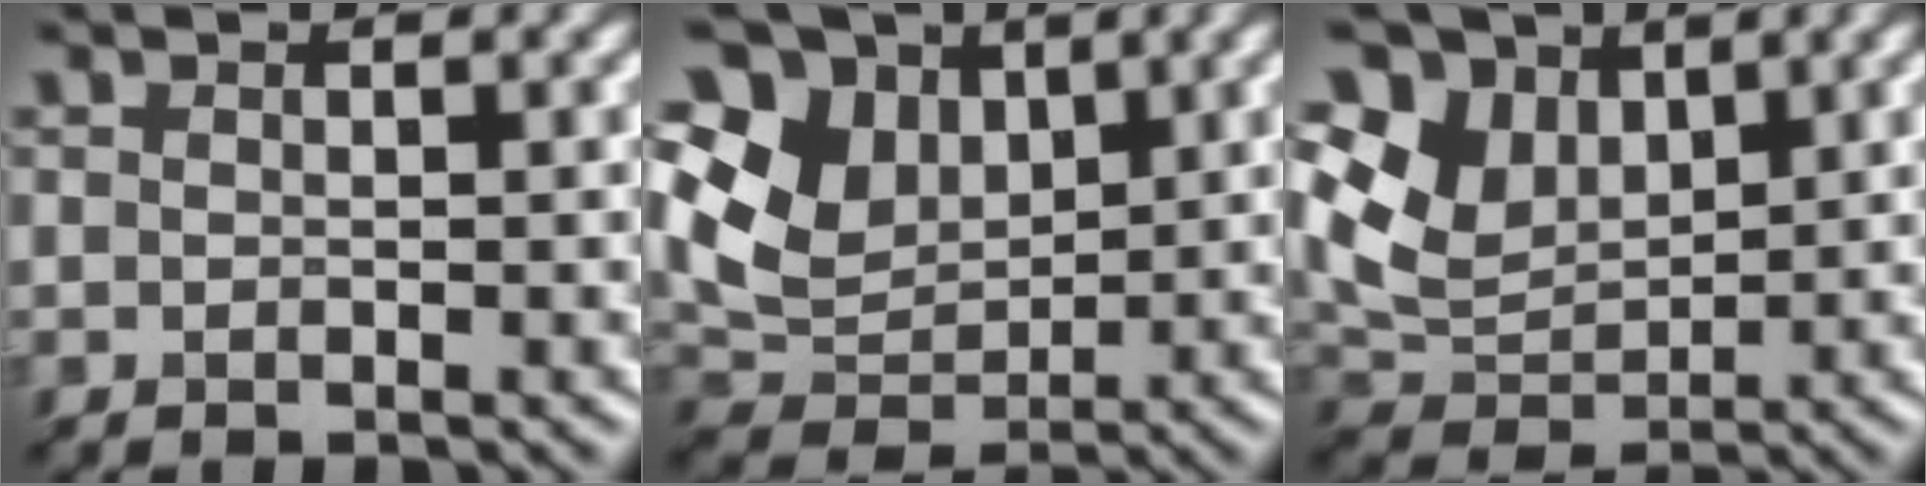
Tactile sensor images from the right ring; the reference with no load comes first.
{"total": 7.3, "force": [3.2, 5.3, 3.8], "torque": [-0.108, 0.022, 0.071]}
{"total": 5.8, "force": [2.9, 4.1, 2.8], "torque": [-0.087, 0.014, 0.071]}